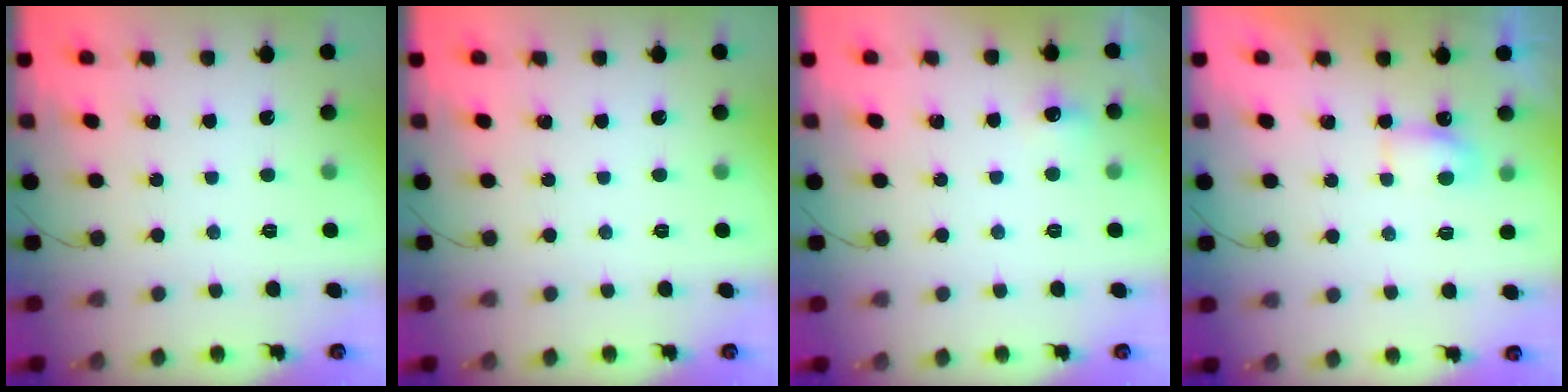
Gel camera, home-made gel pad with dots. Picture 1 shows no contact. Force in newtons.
{"total": 0.0}
{"total": 4.2, "press": 3.7, "slide": 1.9}
{"total": 4.1, "press": 4.0, "slide": 1.1}